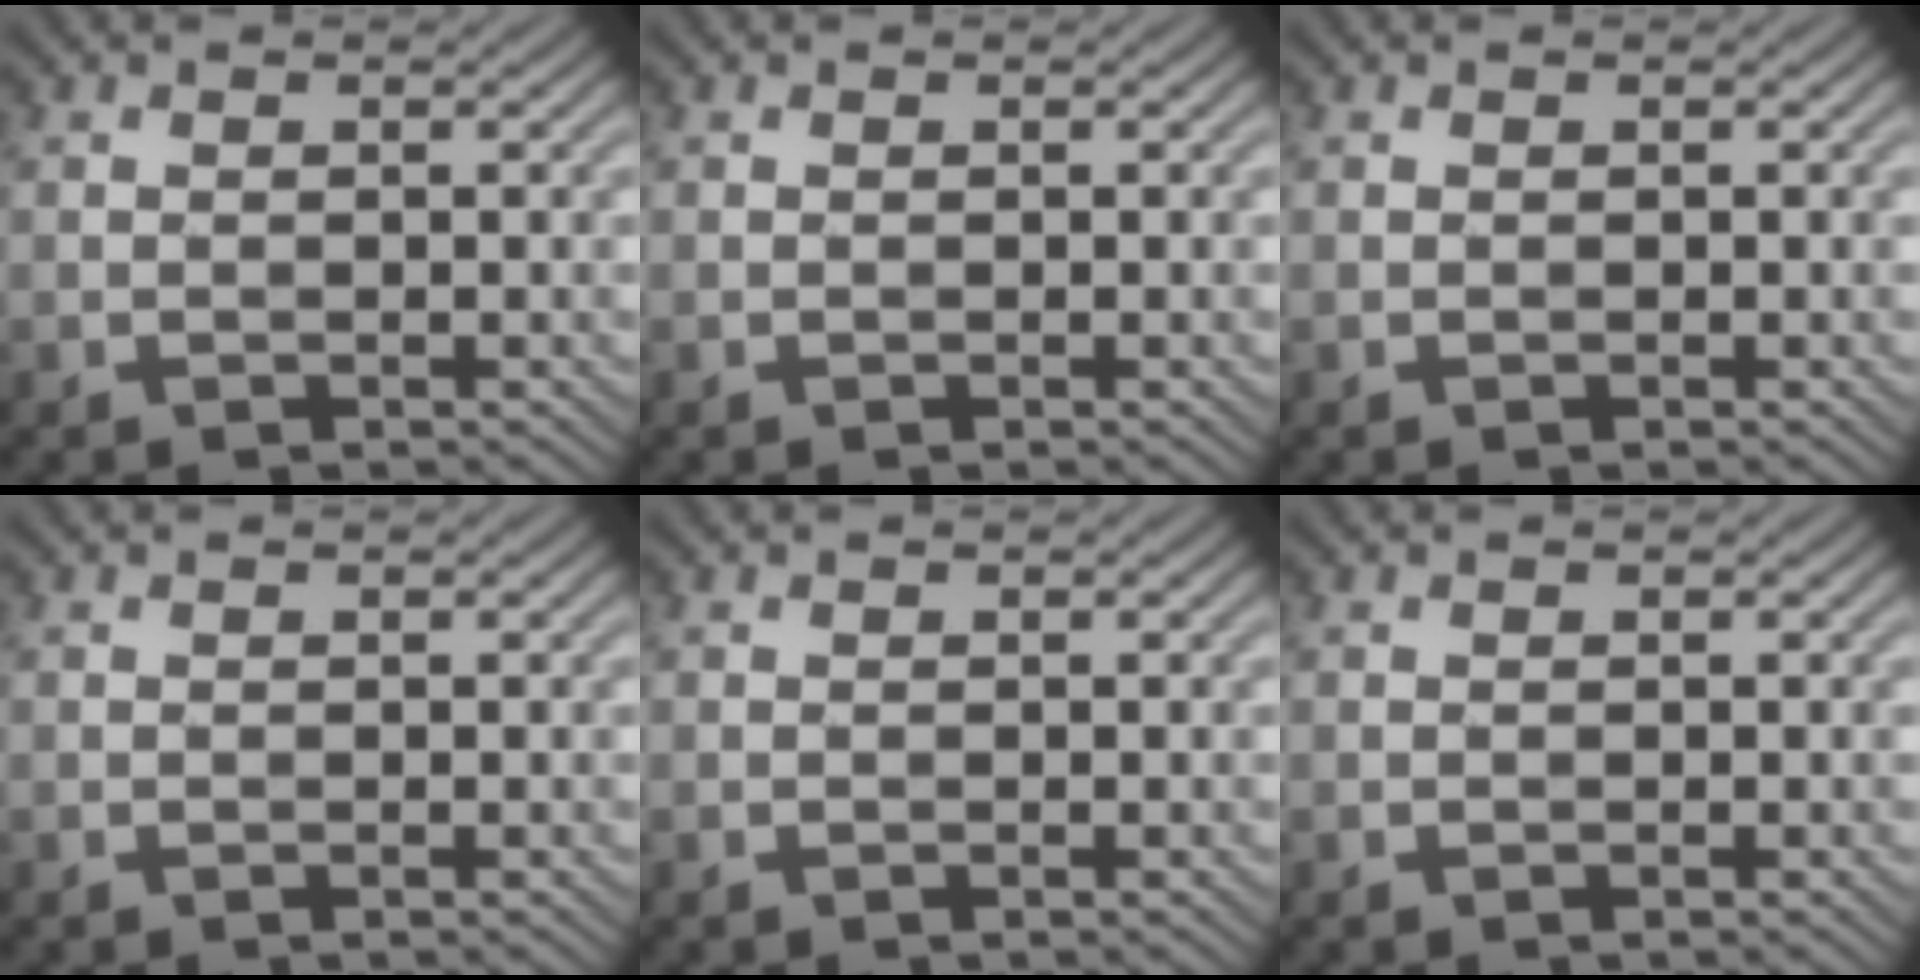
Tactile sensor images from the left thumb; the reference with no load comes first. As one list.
[{"total": 0.0}, {"total": 0.0}, {"total": 0.0}, {"total": 0.0}, {"total": 0.0}]